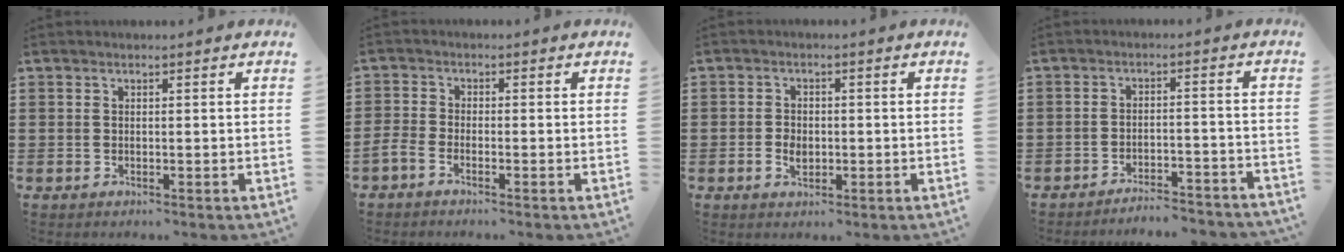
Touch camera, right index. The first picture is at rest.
{"total": 1.8, "force": [-1.5, 0.3, 0.9], "torque": [-0.032, -0.002, -0.034]}
{"total": 2.6, "force": [-0.7, 1.6, 1.9], "torque": [-0.039, -0.001, -0.011]}
{"total": 3.8, "force": [-3.8, 0.0, 0.6], "torque": [-0.014, 0.000, -0.079]}